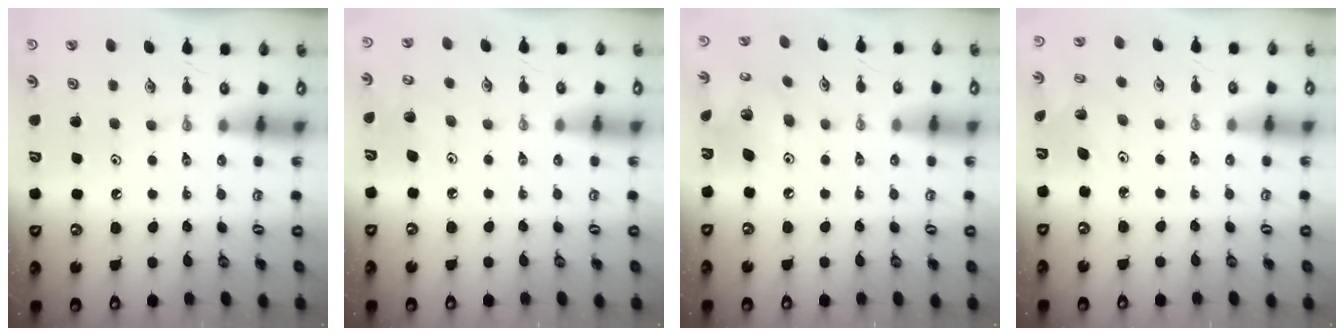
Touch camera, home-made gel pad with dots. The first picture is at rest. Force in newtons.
{"total": 6.1, "press": 5.8, "slide": 1.9}
{"total": 9.5, "press": 9.5, "slide": 0.4}
{"total": 2.7, "press": 2.7, "slide": 0.3}